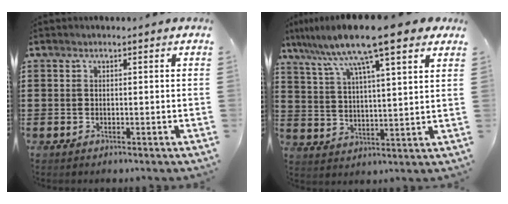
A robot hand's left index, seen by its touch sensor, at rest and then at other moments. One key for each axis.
{"total": 11.7, "fx": 8.9, "fy": 1.1, "fz": 7.5, "tx": -0.167, "ty": -0.034, "tz": 0.148}